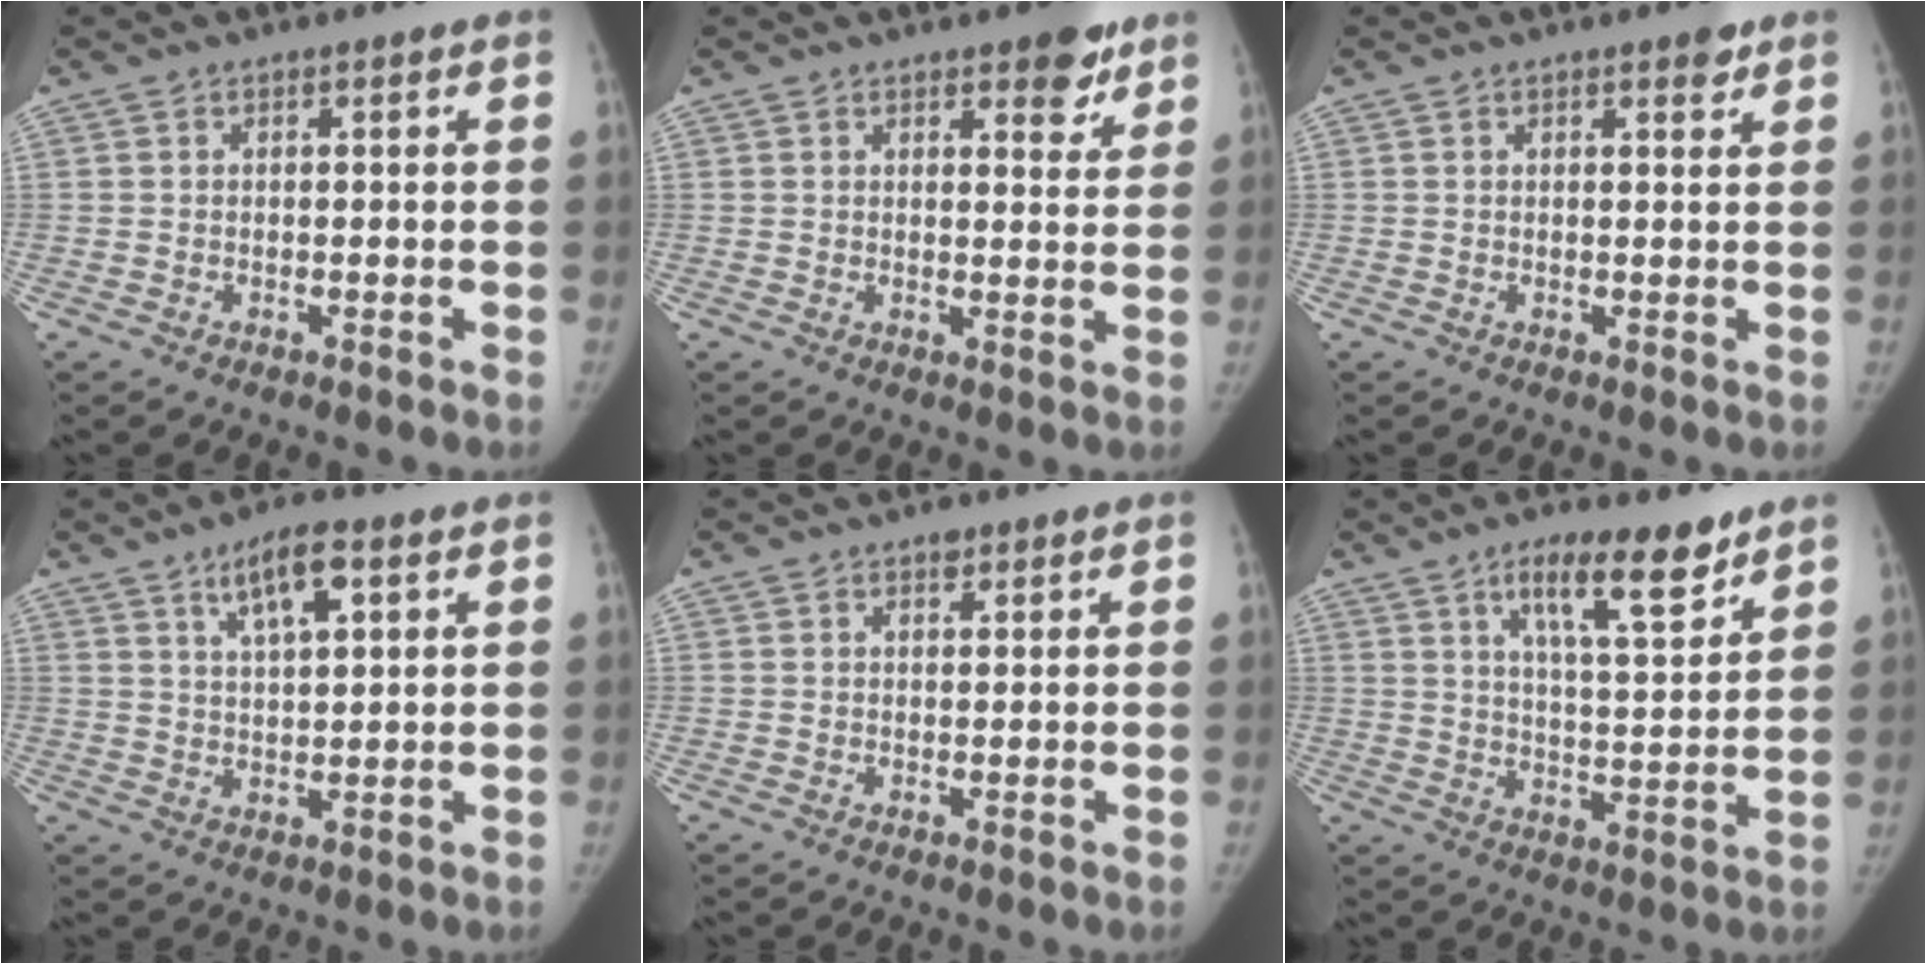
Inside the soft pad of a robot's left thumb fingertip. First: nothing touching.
{"total": 5.5, "force": [3.6, 2.4, 3.4], "torque": [-0.017, -0.019, 0.044]}
{"total": 2.1, "force": [1.4, 0.8, 1.3], "torque": [-0.010, -0.007, 0.018]}
{"total": 7.3, "force": [3.6, 2.5, 5.8], "torque": [-0.089, -0.010, 0.060]}
{"total": 1.4, "force": [0.9, 0.9, 0.6], "torque": [-0.001, -0.003, 0.010]}
{"total": 11.7, "force": [7.5, 3.3, 8.4], "torque": [-0.115, -0.044, 0.125]}